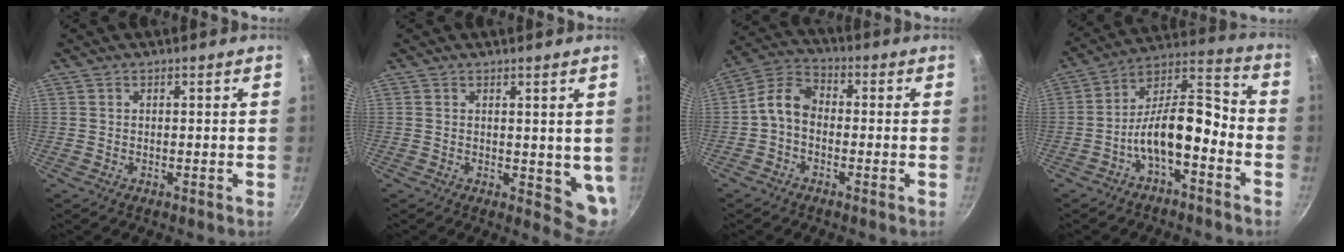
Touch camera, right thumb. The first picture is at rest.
{"total": 5.6, "force": [1.5, 2.7, 4.7], "torque": [-0.050, -0.025, 0.024]}
{"total": 6.8, "force": [-1.3, 4.6, 4.8], "torque": [-0.091, 0.032, -0.043]}
{"total": 12.8, "force": [-4.9, 5.6, 10.4], "torque": [-0.160, 0.062, -0.092]}